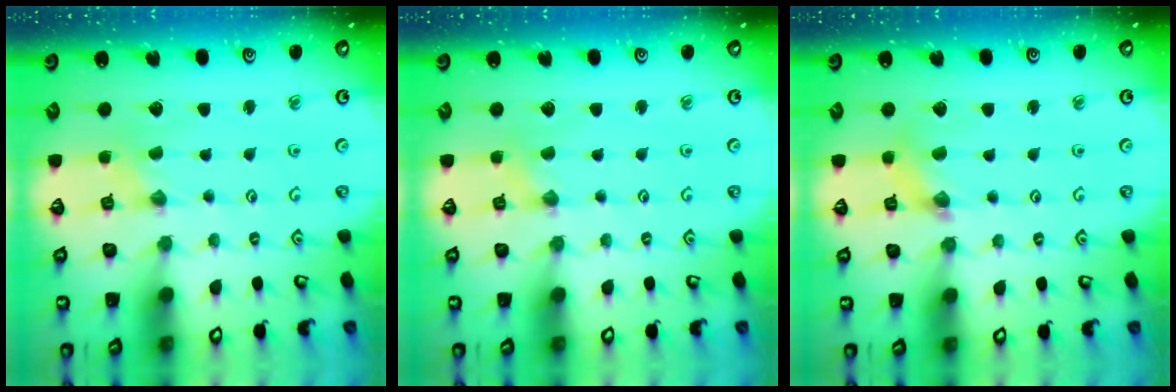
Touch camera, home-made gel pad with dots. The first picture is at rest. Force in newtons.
{"total": 0.5, "press": 0.5, "slide": 0.1}
{"total": 3.3, "press": 3.3, "slide": 0.4}